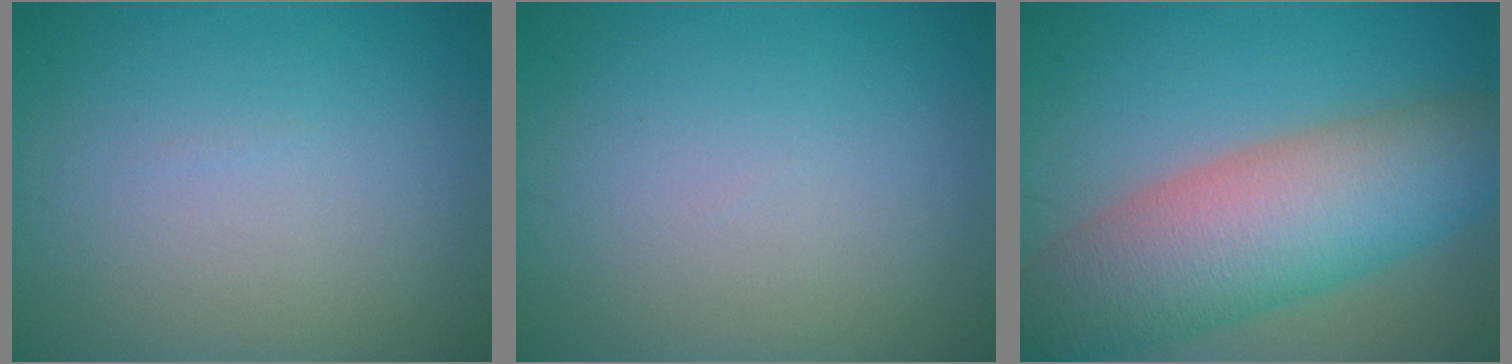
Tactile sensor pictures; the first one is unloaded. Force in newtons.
{"total": 0.0}
{"total": 10.9, "press": 10.9, "slide": 0.4}